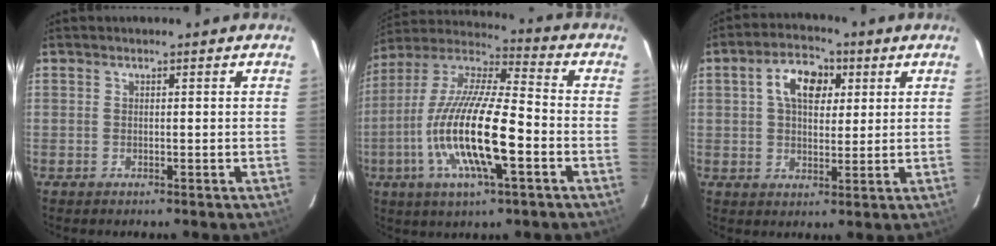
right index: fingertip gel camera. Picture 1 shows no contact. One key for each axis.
{"total": 19.6, "fx": -5.7, "fy": 4.4, "fz": 18.2, "tx": -0.356, "ty": -0.015, "tz": -0.116}
{"total": 8.6, "fx": 2.8, "fy": 5.2, "fz": 6.2, "tx": -0.108, "ty": 0.029, "tz": 0.046}